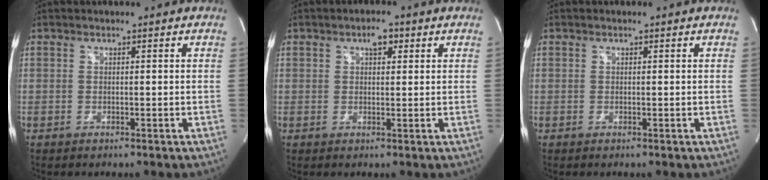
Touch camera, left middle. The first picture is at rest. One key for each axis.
{"total": 2.6, "fx": 1.2, "fy": 1.3, "fz": 1.8, "tx": -0.032, "ty": 0.012, "tz": 0.021}
{"total": 0.0}